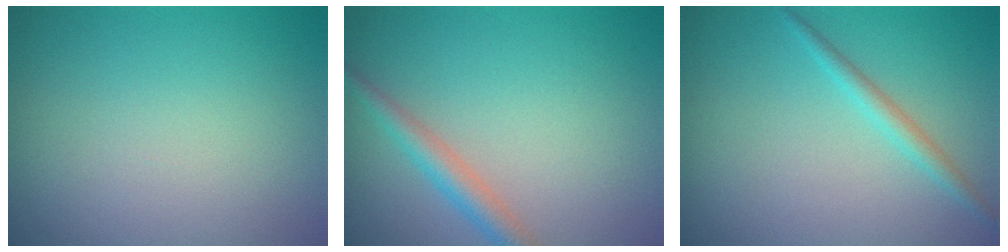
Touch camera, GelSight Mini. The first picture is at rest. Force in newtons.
{"total": 2.3, "press": 2.3, "slide": 0.1}
{"total": 1.6, "press": 1.6, "slide": 0.1}